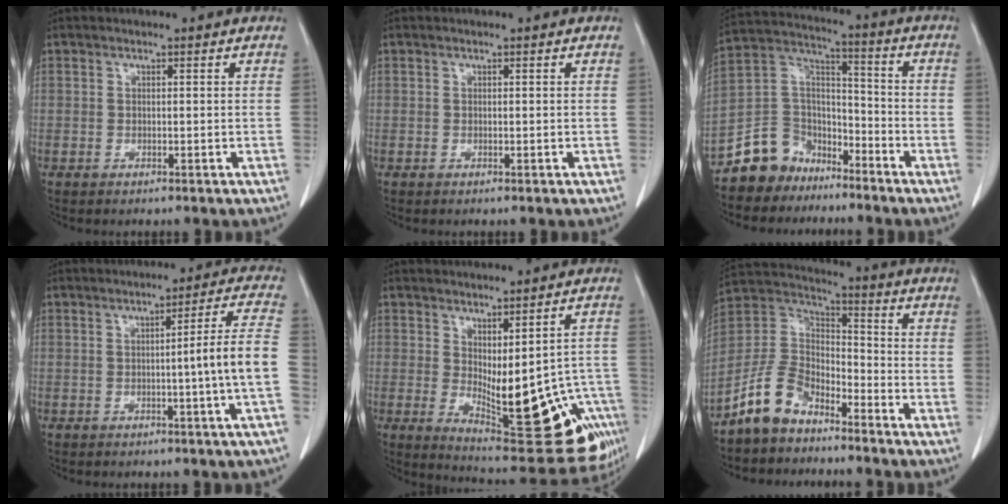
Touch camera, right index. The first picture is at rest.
{"total": 0.0}
{"total": 10.1, "force": [-7.6, 6.6, 1.1], "torque": [-0.028, 0.055, -0.146]}
{"total": 8.0, "force": [-1.5, -1.9, 7.6], "torque": [-0.100, 0.002, -0.023]}
{"total": 18.5, "force": [-5.7, 6.5, 16.3], "torque": [-0.144, 0.000, -0.057]}
{"total": 9.7, "force": [-7.2, 5.0, 4.2], "torque": [-0.101, 0.023, -0.149]}